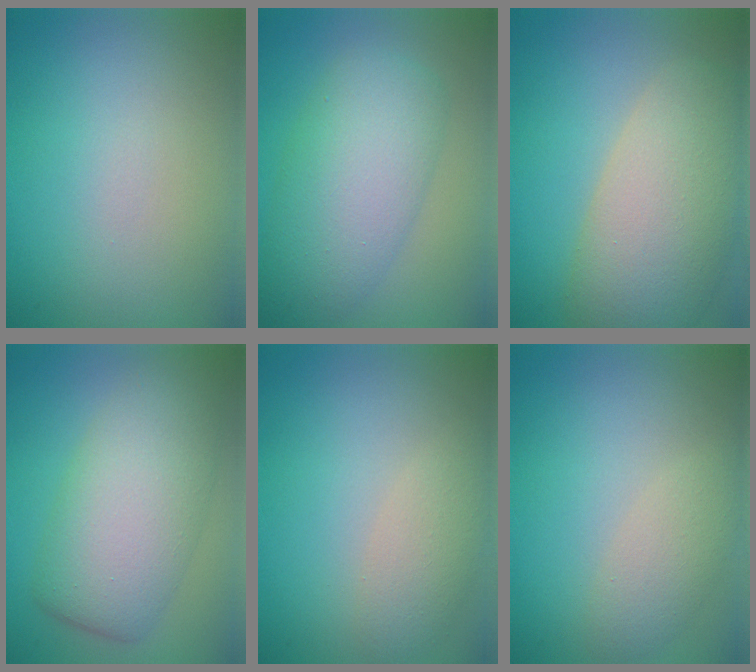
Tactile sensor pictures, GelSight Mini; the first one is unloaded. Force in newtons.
{"total": 7.4, "press": 7.4, "slide": 0.2}
{"total": 9.6, "press": 9.6, "slide": 0.7}
{"total": 7.8, "press": 7.8, "slide": 0.2}
{"total": 2.7, "press": 2.7, "slide": 0.2}
{"total": 2.5, "press": 2.5, "slide": 0.0}